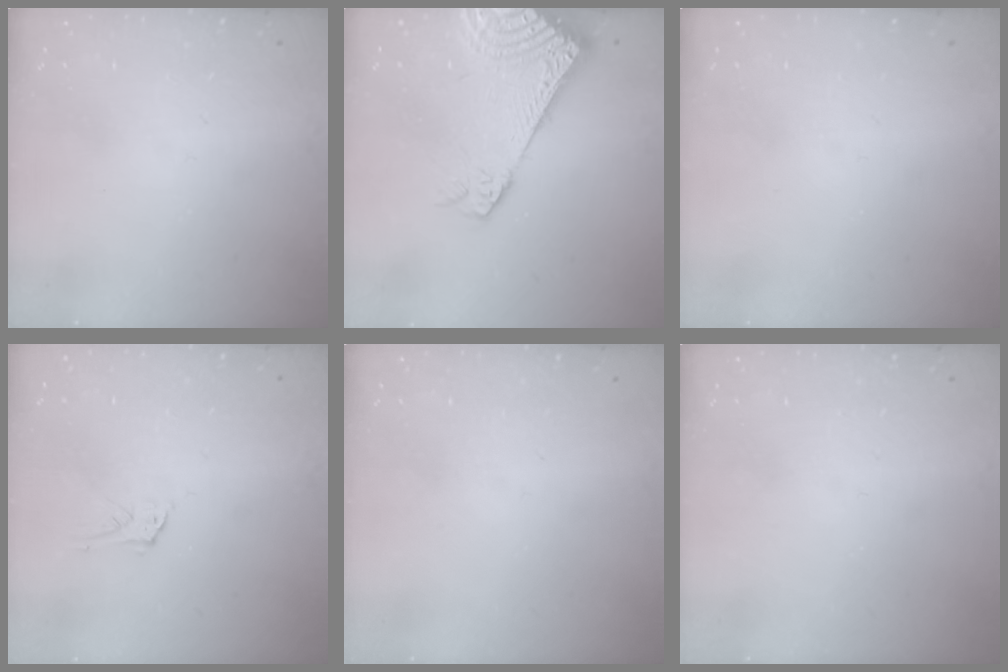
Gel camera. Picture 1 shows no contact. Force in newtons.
{"total": 12.4, "press": 12.2, "slide": 2.0}
{"total": 0.0}
{"total": 4.2, "press": 4.2, "slide": 0.4}
{"total": 0.0}
{"total": 0.0}